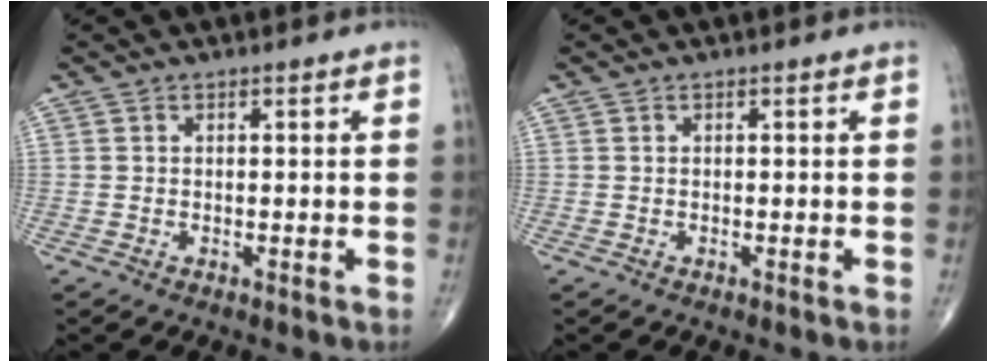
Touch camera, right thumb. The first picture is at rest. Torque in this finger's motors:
{"motor_torque": [0.00, 0.00, 0.00, 0.00, 0.01]}